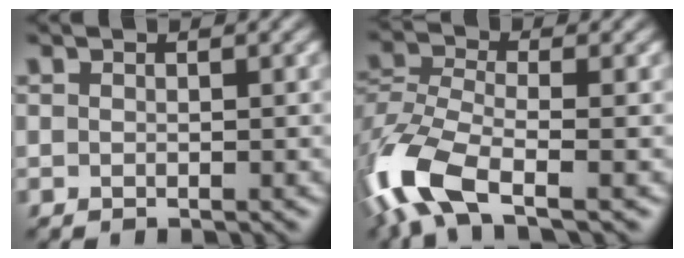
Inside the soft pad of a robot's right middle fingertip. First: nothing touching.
{"total": 8.8, "force": [-4.9, 3.7, 6.2], "torque": [-0.151, -0.006, -0.106]}